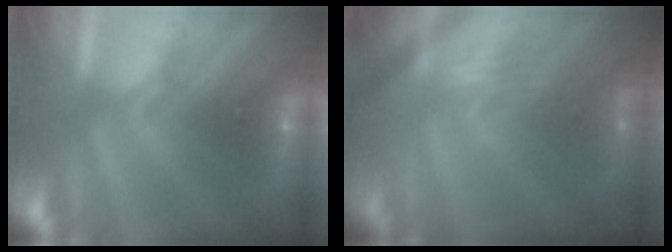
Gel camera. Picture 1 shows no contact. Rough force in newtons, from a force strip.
{"total": 2.2}